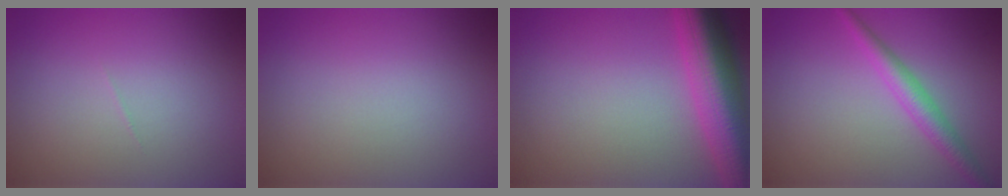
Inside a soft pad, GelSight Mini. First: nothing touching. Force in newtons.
{"total": 0.0}
{"total": 9.4, "press": 9.4, "slide": 0.5}
{"total": 2.8, "press": 2.8, "slide": 0.1}